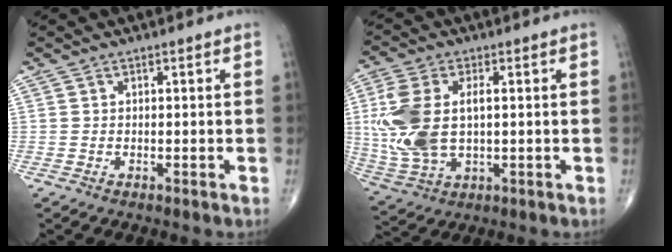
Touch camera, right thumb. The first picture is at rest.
{"total": 14.2, "force": [1.0, 8.0, 11.7], "torque": [-0.273, 0.000, 0.026]}